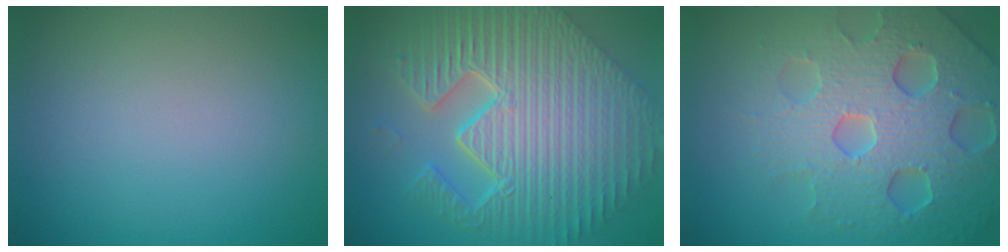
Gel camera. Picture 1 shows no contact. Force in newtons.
{"total": 12.4, "press": 8.0, "slide": 9.5}
{"total": 7.3, "press": 7.1, "slide": 1.5}